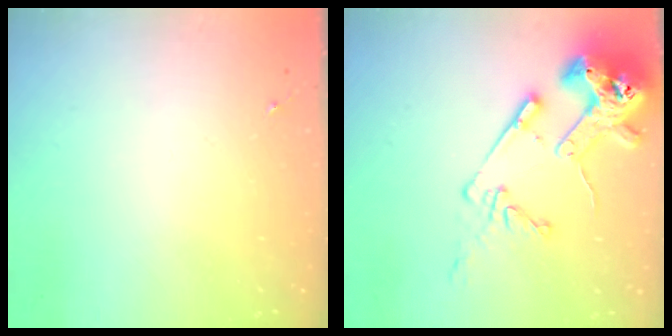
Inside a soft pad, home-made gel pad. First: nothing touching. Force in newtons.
{"total": 16.9, "press": 16.8, "slide": 1.8}